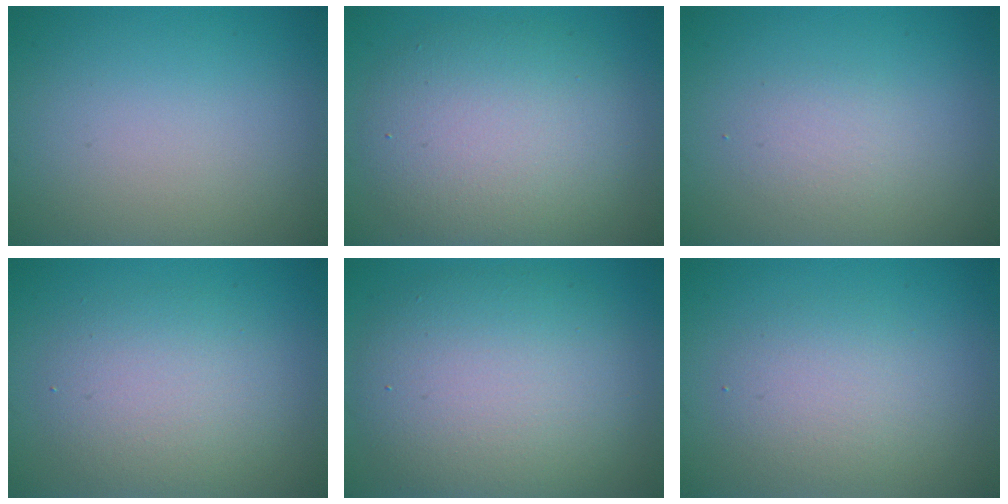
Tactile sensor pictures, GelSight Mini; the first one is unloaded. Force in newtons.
{"total": 7.2, "press": 7.2, "slide": 0.6}
{"total": 1.5, "press": 1.5, "slide": 0.1}
{"total": 4.1, "press": 4.1, "slide": 0.2}
{"total": 8.7, "press": 8.7, "slide": 0.7}
{"total": 2.8, "press": 2.8, "slide": 0.2}